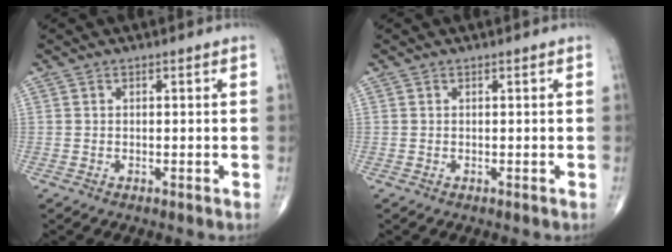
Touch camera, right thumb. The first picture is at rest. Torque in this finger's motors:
{"motor_torque": [0.00, 0.09, 0.00, 0.00, 0.00]}